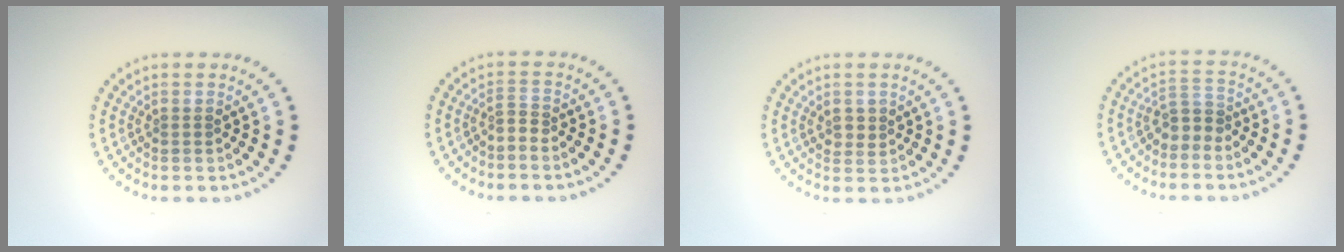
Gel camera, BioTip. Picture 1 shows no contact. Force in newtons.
{"total": 1.0, "press": 0.5, "slide": 0.9}
{"total": 1.3, "press": 1.3, "slide": 0.3}
{"total": 2.1, "press": 1.7, "slide": 1.2}